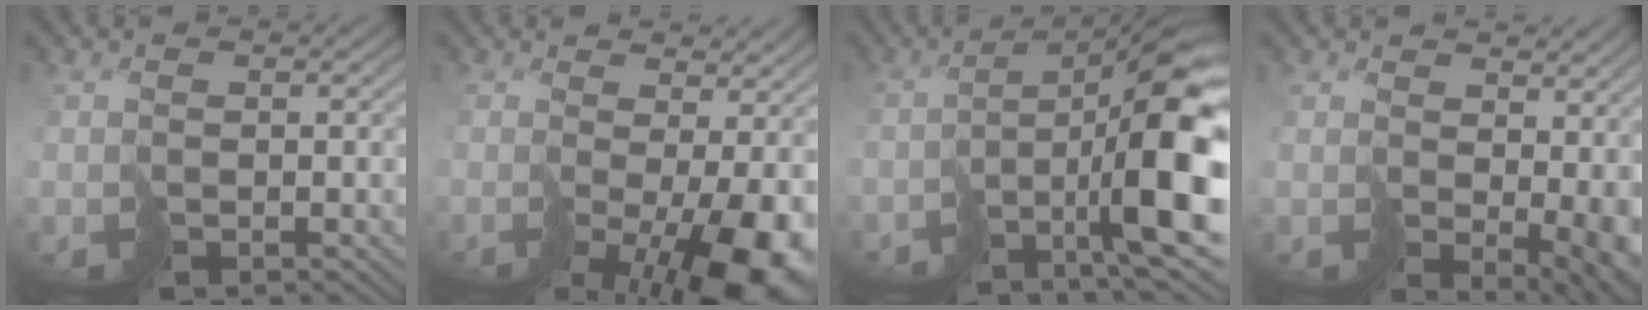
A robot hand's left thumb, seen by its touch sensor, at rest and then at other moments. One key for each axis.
{"total": 11.7, "fx": -2.8, "fy": 4.2, "fz": 10.6, "tx": -0.173, "ty": -0.022, "tz": -0.033}
{"total": 14.9, "fx": -4.5, "fy": 4.7, "fz": 13.3, "tx": -0.213, "ty": -0.005, "tz": -0.076}
{"total": 8.9, "fx": 1.7, "fy": 4.6, "fz": 7.4, "tx": -0.107, "ty": -0.020, "tz": 0.054}